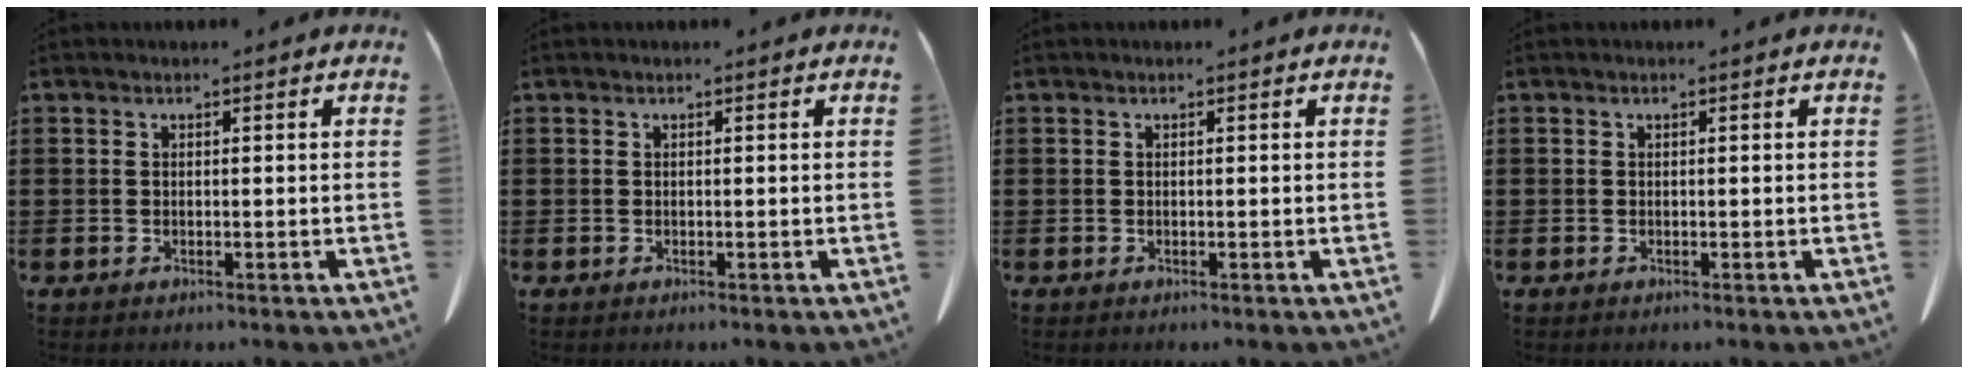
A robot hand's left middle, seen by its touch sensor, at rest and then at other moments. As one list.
[{"total": 0.0}, {"total": 0.0}, {"total": 0.0}]